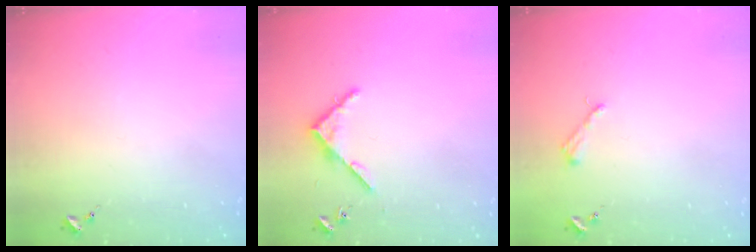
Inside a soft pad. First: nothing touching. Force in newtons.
{"total": 3.7, "press": 3.7, "slide": 0.3}
{"total": 3.6, "press": 3.6, "slide": 0.4}